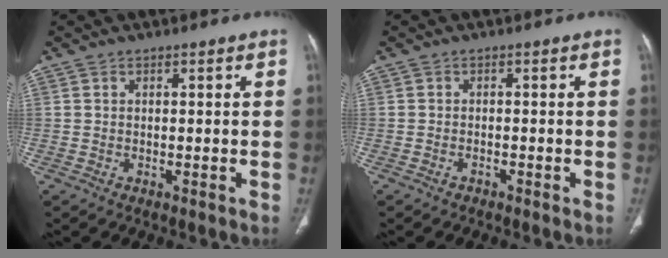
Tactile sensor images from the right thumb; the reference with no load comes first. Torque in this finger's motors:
{"motor_torque": [0.37, -0.26, 0.30, -0.25, -0.03]}